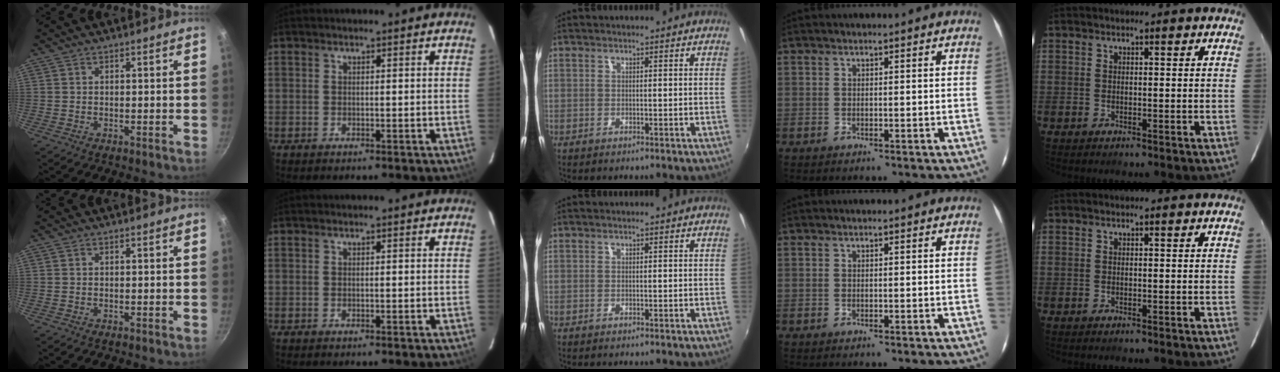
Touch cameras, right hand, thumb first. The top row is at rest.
{}